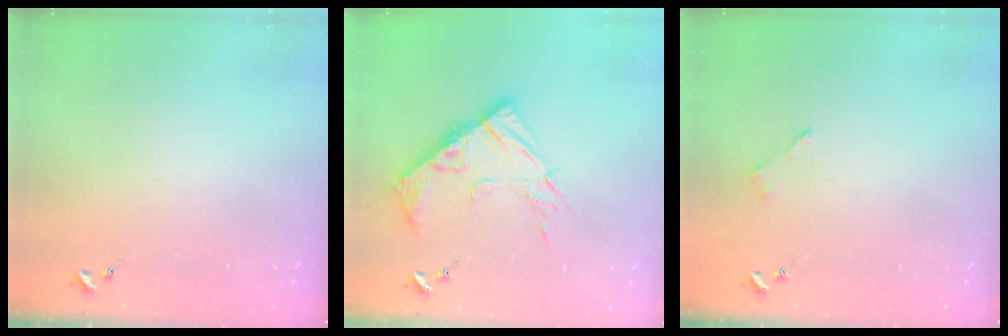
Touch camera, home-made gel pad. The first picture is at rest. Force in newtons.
{"total": 13.4, "press": 13.4, "slide": 1.0}
{"total": 2.6, "press": 2.5, "slide": 0.3}